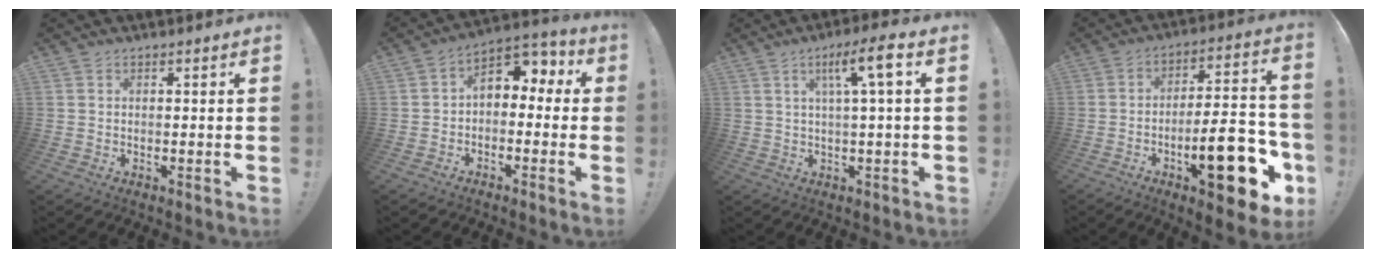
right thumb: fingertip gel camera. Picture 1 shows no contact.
{"total": 6.5, "force": [0.4, 5.0, 4.2], "torque": [-0.048, -0.005, 0.011]}
{"total": 8.6, "force": [2.7, 0.7, 8.1], "torque": [-0.130, -0.006, 0.035]}
{"total": 20.6, "force": [-8.2, 6.7, 17.7], "torque": [-0.236, 0.047, -0.119]}